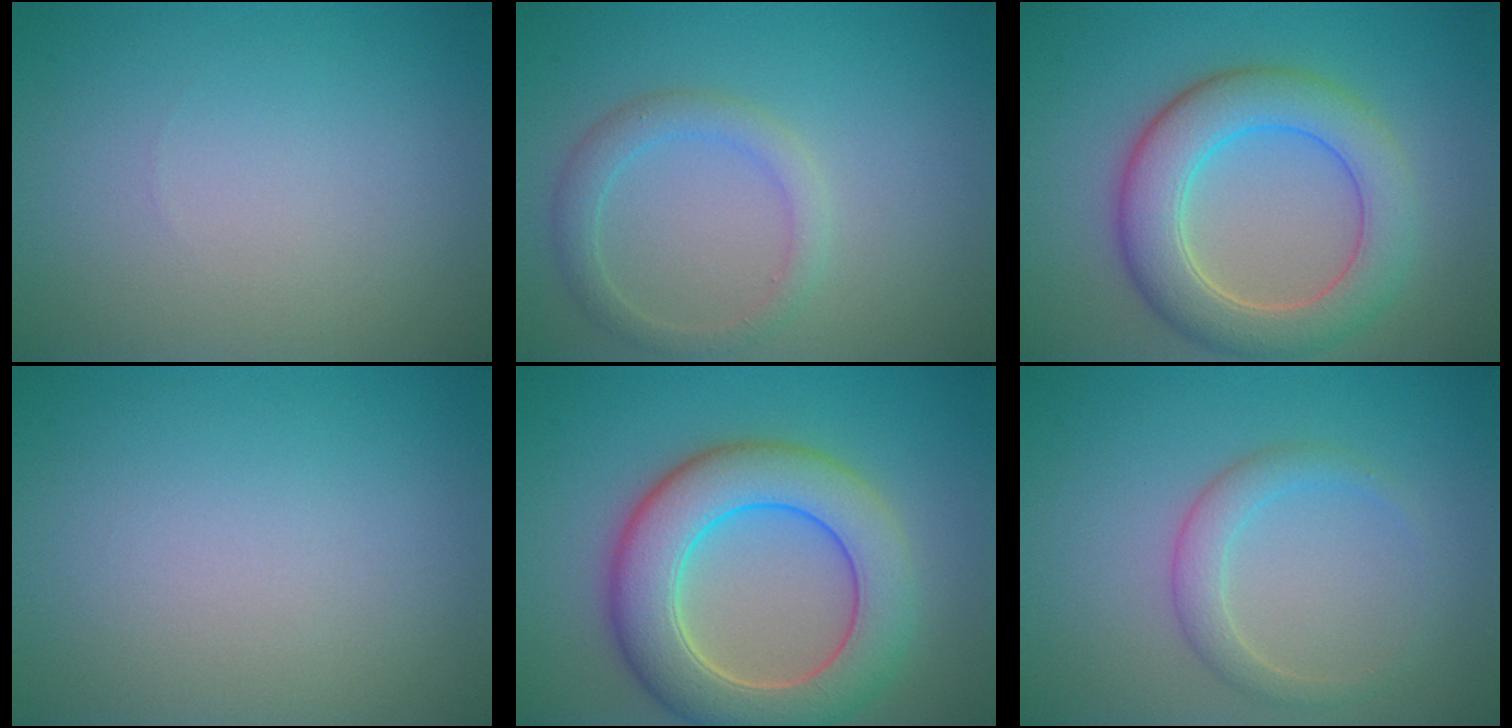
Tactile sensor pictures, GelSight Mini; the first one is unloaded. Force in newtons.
{"total": 2.4, "press": 2.4, "slide": 0.2}
{"total": 6.8, "press": 6.8, "slide": 0.5}
{"total": 0.0}
{"total": 8.6, "press": 8.6, "slide": 0.5}
{"total": 2.2, "press": 2.2, "slide": 0.1}